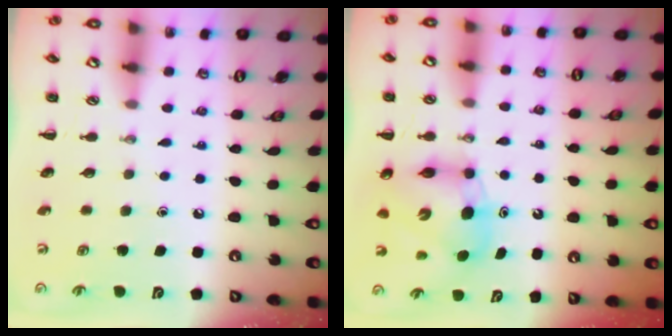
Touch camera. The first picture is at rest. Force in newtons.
{"total": 7.4, "press": 7.1, "slide": 2.2}